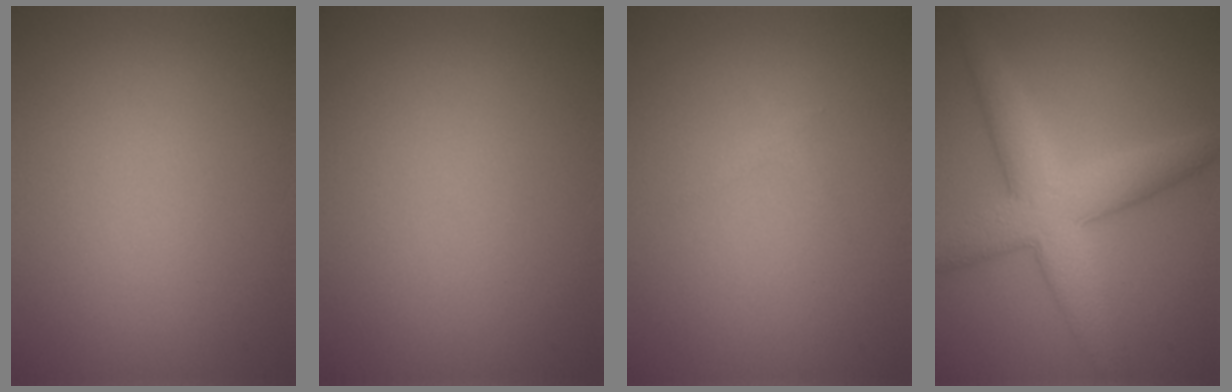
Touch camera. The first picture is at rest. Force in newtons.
{"total": 0.0}
{"total": 0.6, "press": 0.6, "slide": 0.0}
{"total": 6.7, "press": 6.7, "slide": 0.2}